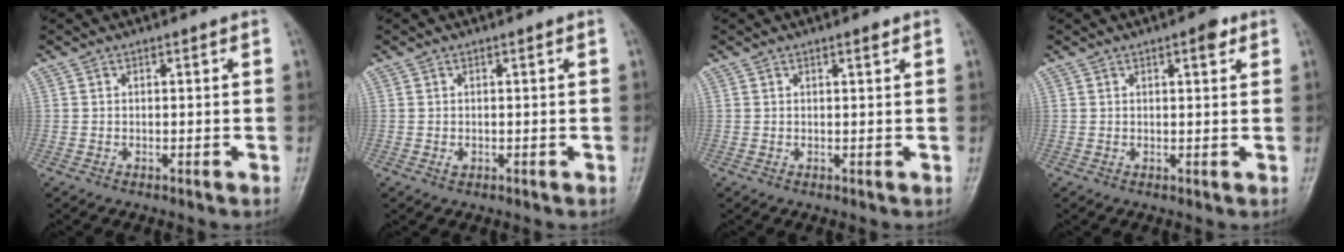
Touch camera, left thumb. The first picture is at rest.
{"total": 1.0, "force": [0.1, 0.6, 0.8], "torque": [-0.008, 0.000, 0.005]}
{"total": 1.2, "force": [0.8, 0.2, 0.9], "torque": [-0.012, -0.004, 0.013]}
{"total": 2.8, "force": [1.6, 0.9, 2.1], "torque": [-0.024, -0.005, 0.020]}